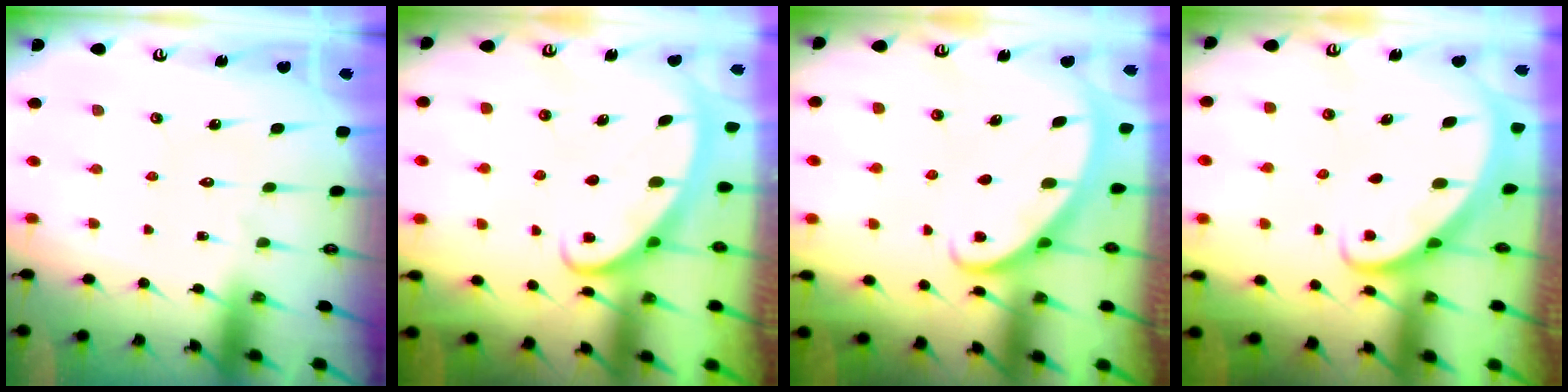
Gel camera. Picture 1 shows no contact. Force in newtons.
{"total": 2.8, "press": 2.8, "slide": 0.4}
{"total": 3.0, "press": 3.0, "slide": 0.1}
{"total": 2.5, "press": 2.5, "slide": 0.3}